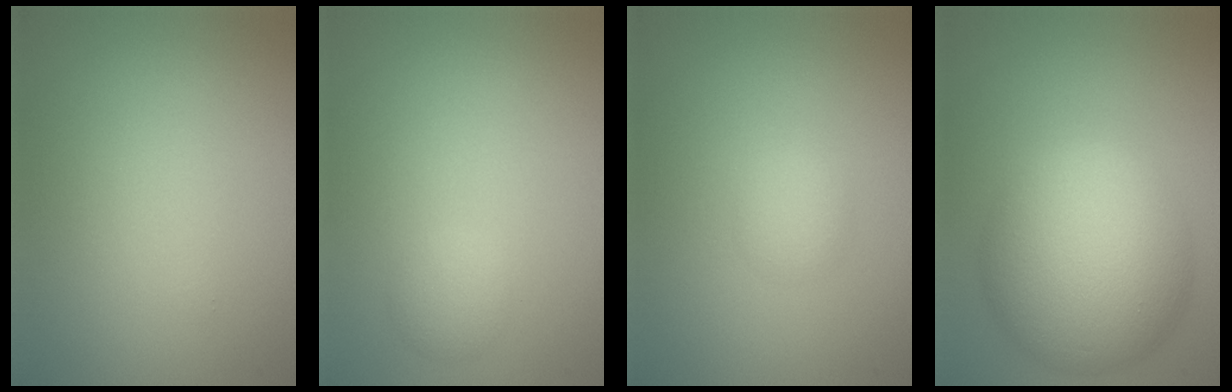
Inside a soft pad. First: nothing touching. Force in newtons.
{"total": 1.5, "press": 1.5, "slide": 0.0}
{"total": 1.5, "press": 1.5, "slide": 0.1}
{"total": 12.0, "press": 12.0, "slide": 0.4}